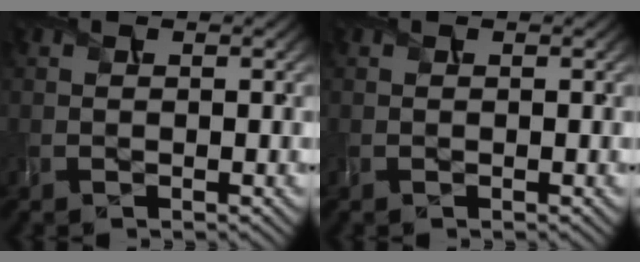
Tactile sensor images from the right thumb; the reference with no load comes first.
{"total": 0.0}